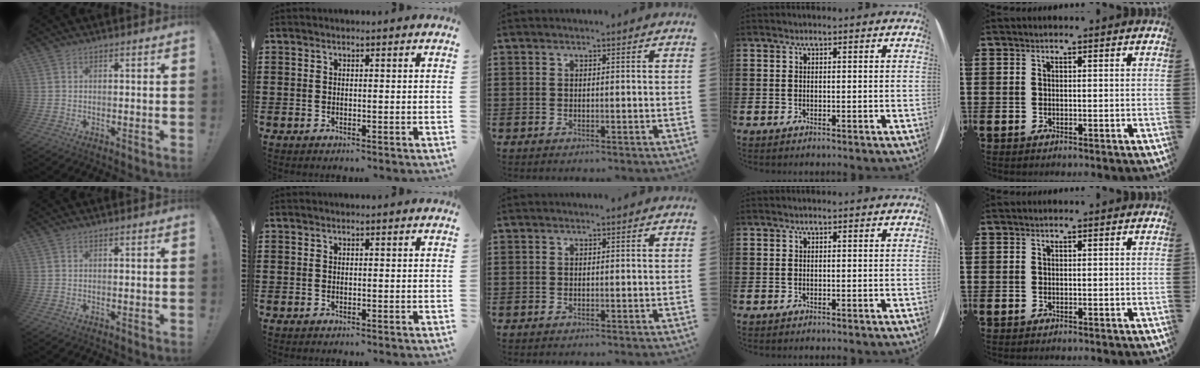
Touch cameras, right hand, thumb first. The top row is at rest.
{}